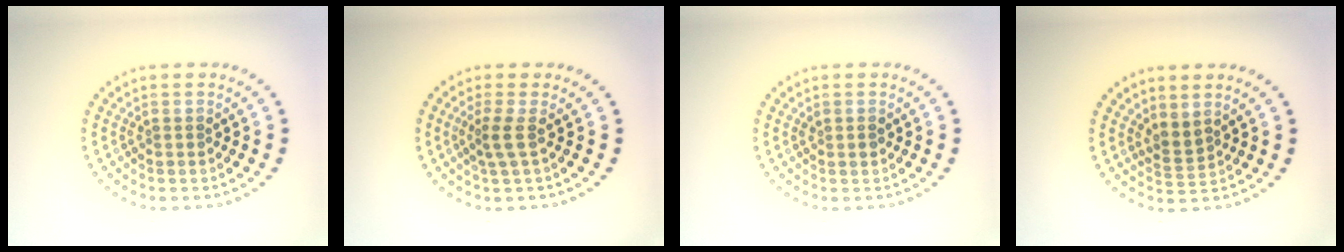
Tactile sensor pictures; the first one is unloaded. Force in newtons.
{"total": 1.9, "press": 1.3, "slide": 1.5}
{"total": 0.7, "press": 0.7, "slide": 0.2}
{"total": 1.8, "press": 1.2, "slide": 1.2}